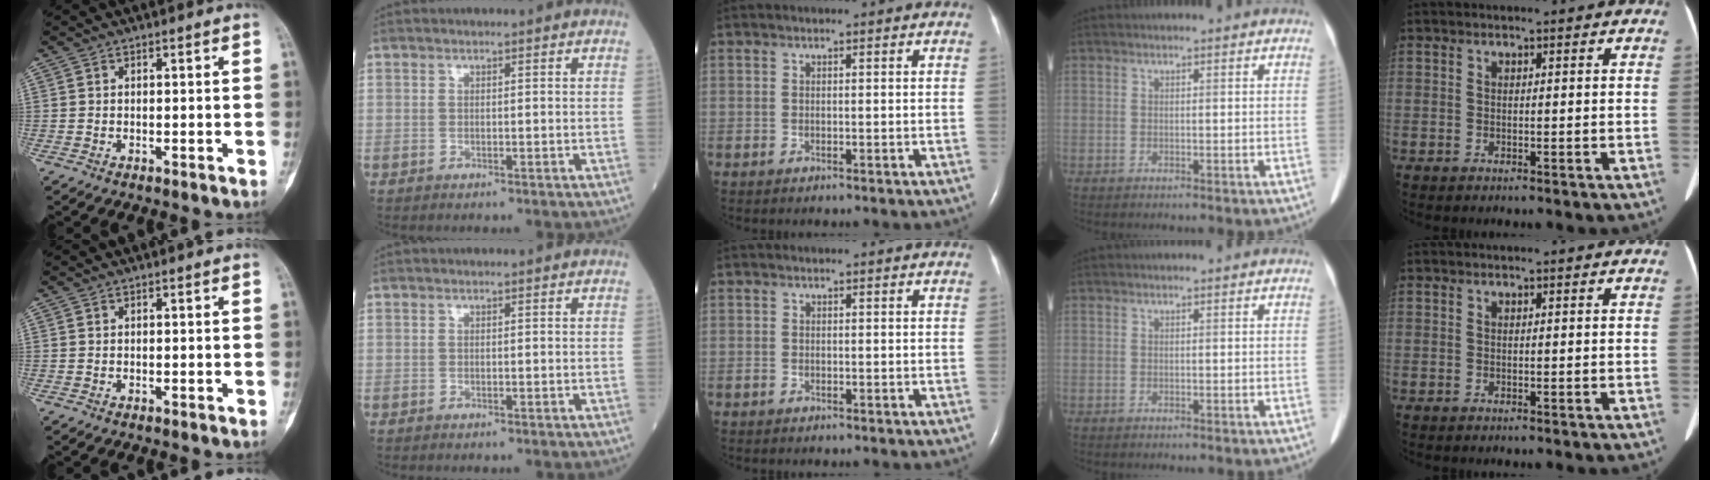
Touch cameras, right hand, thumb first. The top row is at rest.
{"middle": {"total": 0.5, "force": [-0.4, 0.3, 0.1], "torque": [-0.008, 0.002, -0.008]}}